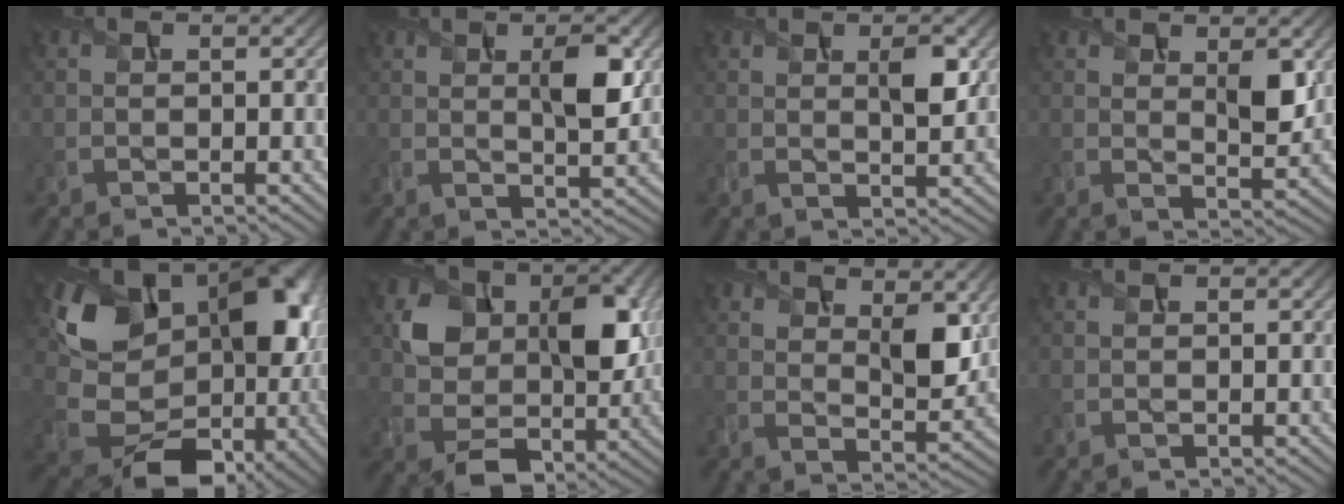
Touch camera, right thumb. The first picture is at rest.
{"total": 5.3, "force": [1.8, 1.8, 4.6], "torque": [-0.080, -0.001, 0.032]}
{"total": 3.9, "force": [1.6, 1.4, 3.2], "torque": [-0.062, -0.003, 0.030]}
{"total": 4.4, "force": [1.9, 1.8, 3.6], "torque": [-0.065, -0.009, 0.037]}
{"total": 17.5, "force": [2.2, 13.0, 11.4], "torque": [-0.201, -0.024, 0.063]}
{"total": 10.7, "force": [1.4, 8.1, 6.7], "torque": [-0.120, -0.011, 0.030]}
{"total": 6.8, "force": [3.4, 3.3, 4.9], "torque": [-0.087, -0.011, 0.064]}
{"total": 0.0}